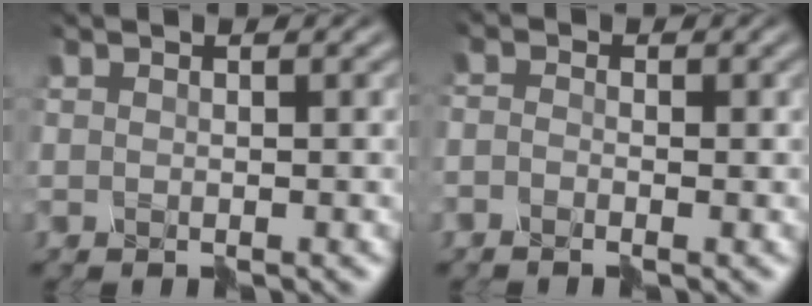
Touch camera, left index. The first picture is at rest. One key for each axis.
{"total": 1.6, "fx": -1.5, "fy": 0.3, "fz": -0.5, "tx": 0.014, "ty": 0.006, "tz": -0.026}